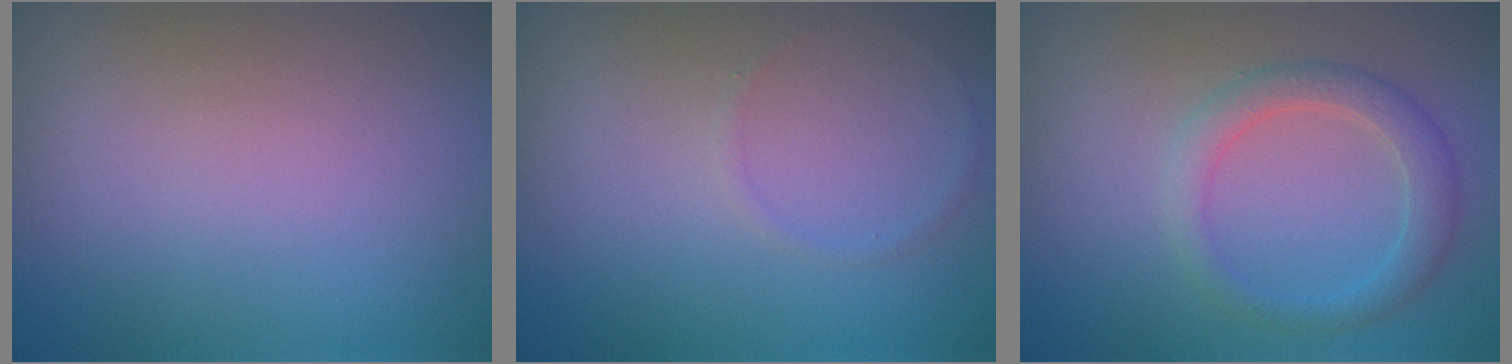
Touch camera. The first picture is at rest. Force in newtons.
{"total": 0.6, "press": 0.6, "slide": 0.1}
{"total": 2.8, "press": 2.8, "slide": 0.1}